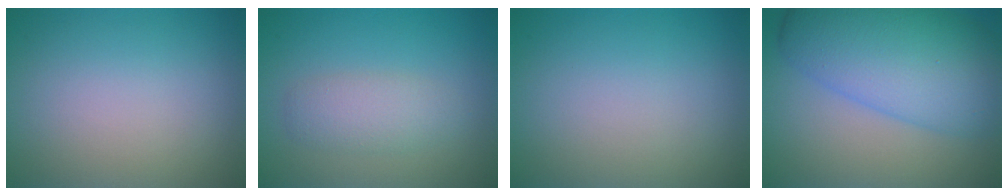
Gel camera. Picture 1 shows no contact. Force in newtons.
{"total": 2.7, "press": 2.7, "slide": 0.1}
{"total": 0.0}
{"total": 10.3, "press": 10.3, "slide": 0.1}